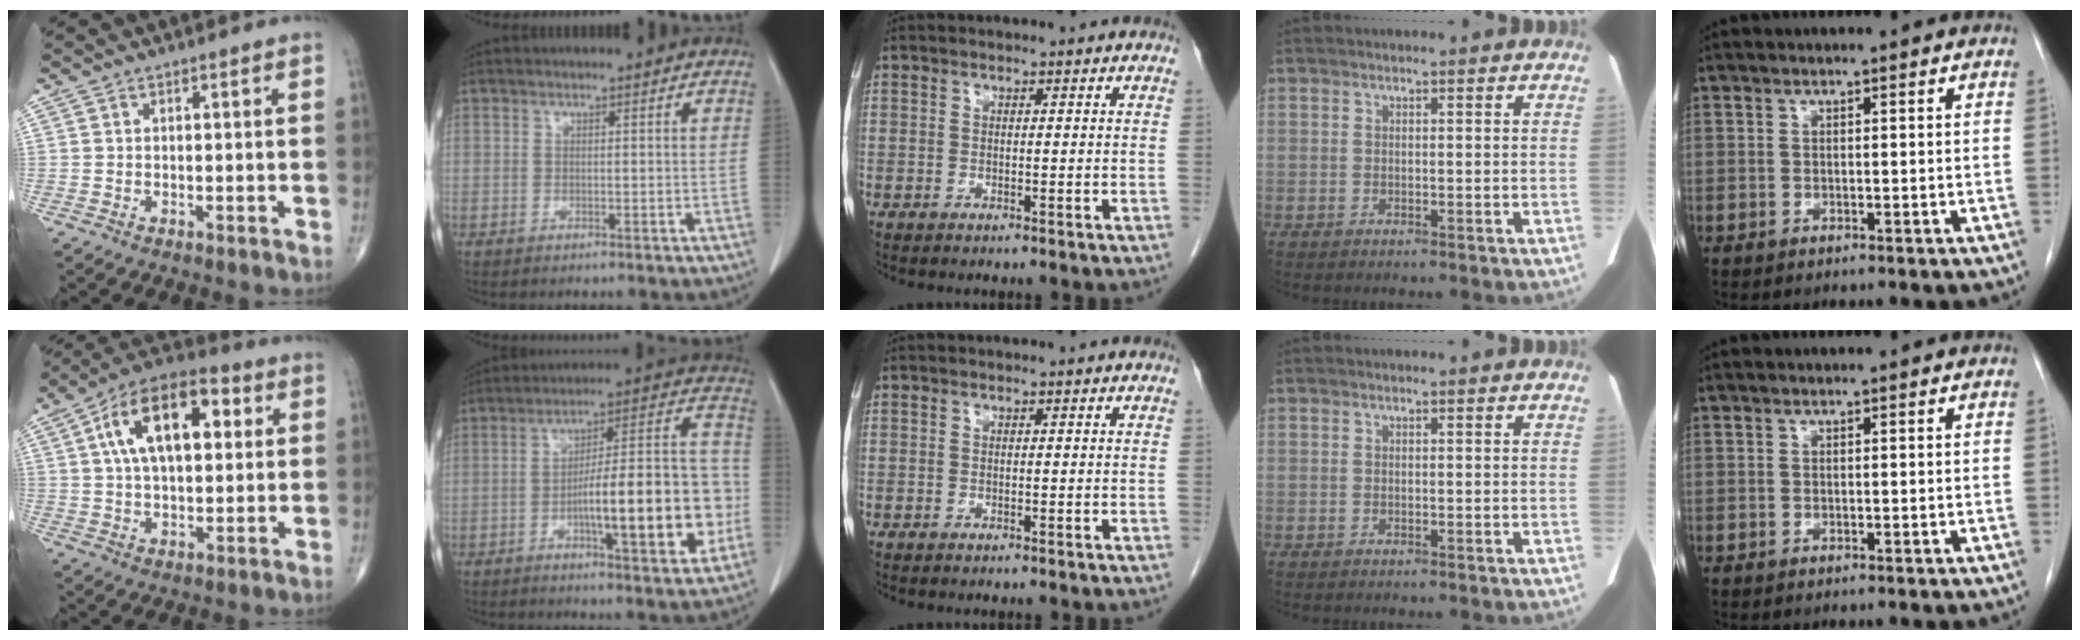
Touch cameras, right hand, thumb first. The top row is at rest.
{"thumb": {"total": 16.9, "force": [4.3, 8.8, 13.8], "torque": [-0.216, 0.021, 0.063]}, "index": {"total": 18.5, "force": [-4.8, 3.6, 17.5], "torque": [-0.249, 0.027, -0.067]}}